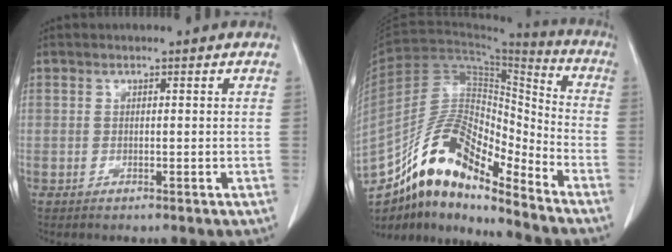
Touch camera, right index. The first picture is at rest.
{"total": 15.9, "force": [-12.0, 4.4, 9.5], "torque": [-0.172, 0.041, -0.213]}